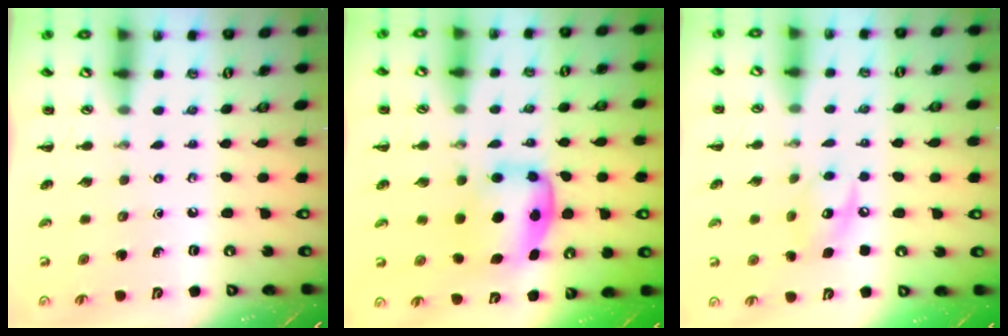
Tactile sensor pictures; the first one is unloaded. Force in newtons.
{"total": 6.1, "press": 6.0, "slide": 0.8}
{"total": 9.1, "press": 9.1, "slide": 0.8}